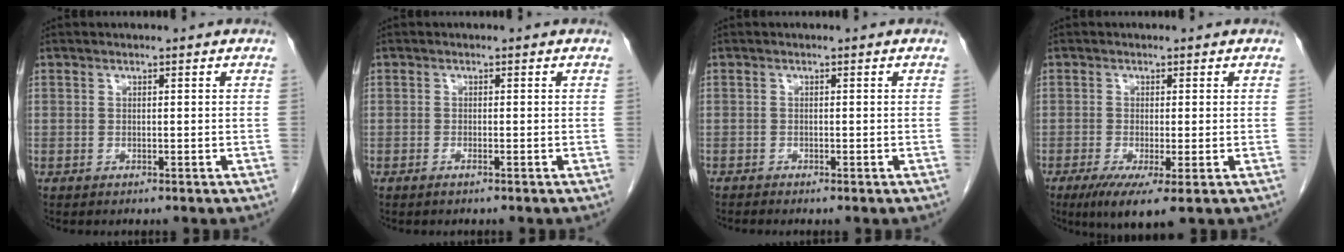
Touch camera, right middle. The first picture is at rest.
{"total": 0.7, "force": [-0.5, 0.0, 0.5], "torque": [-0.012, 0.000, -0.009]}
{"total": 0.5, "force": [-0.5, -0.1, 0.1], "torque": [-0.004, -0.001, -0.012]}
{"total": 6.1, "force": [-2.9, 0.8, 5.4], "torque": [-0.088, -0.017, -0.044]}